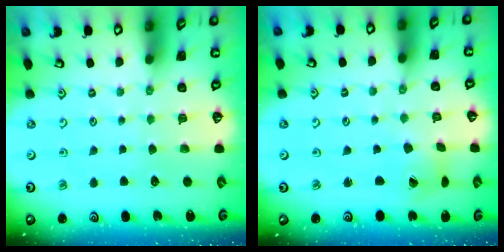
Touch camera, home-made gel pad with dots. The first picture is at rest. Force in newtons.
{"total": 2.9, "press": 2.9, "slide": 0.4}